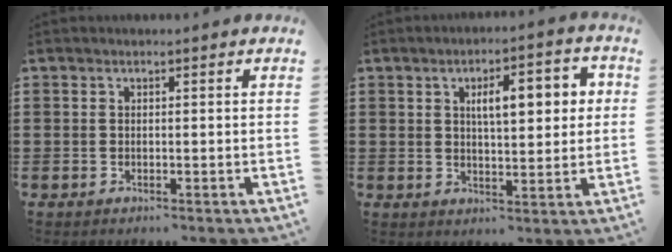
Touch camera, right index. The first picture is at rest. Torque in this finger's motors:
{"motor_torque": [1.21, 0.00, 0.35, 0.10]}